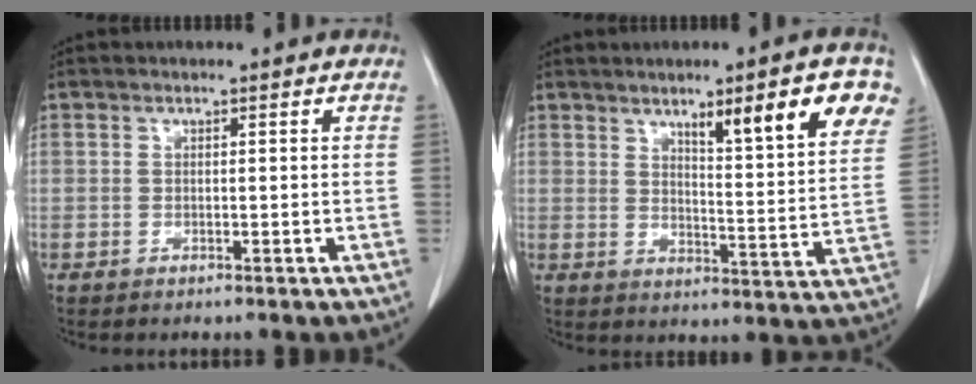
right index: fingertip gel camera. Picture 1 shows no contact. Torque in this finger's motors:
{"motor_torque": [1.11, 1.03, 0.22, 0.06]}